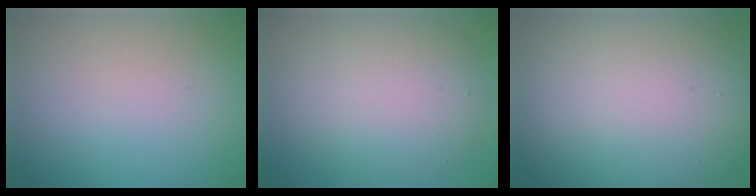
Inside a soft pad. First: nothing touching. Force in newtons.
{"total": 6.6, "press": 6.5, "slide": 0.7}
{"total": 13.8, "press": 13.8, "slide": 1.2}